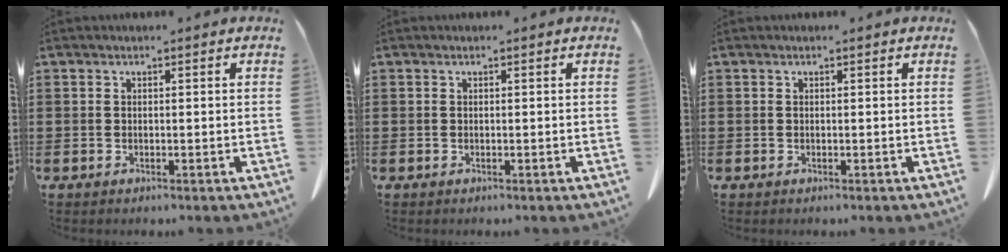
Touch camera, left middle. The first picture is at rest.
{"total": 0.0}
{"total": 0.0}